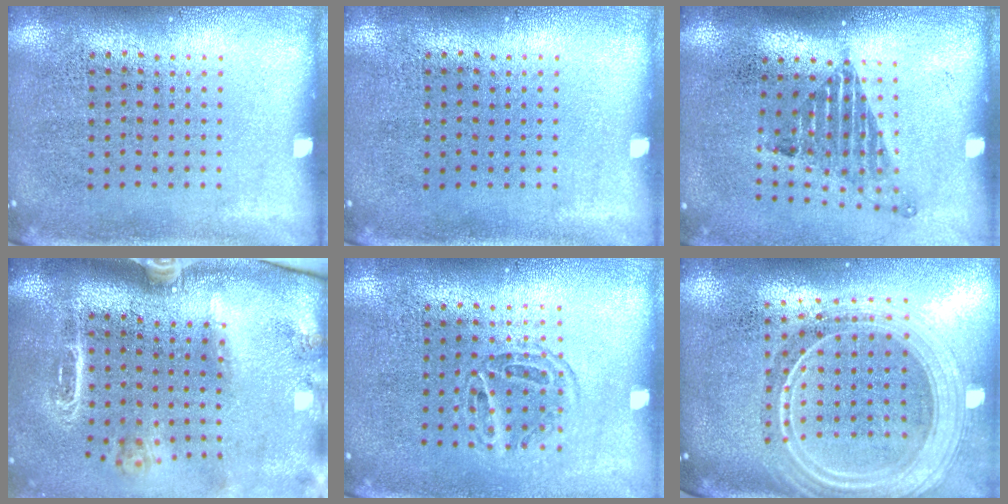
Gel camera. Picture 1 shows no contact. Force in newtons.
{"total": 0.0}
{"total": 1.6, "press": 1.1, "slide": 1.2}
{"total": 2.6, "press": 2.0, "slide": 1.7}
{"total": 1.1, "press": 1.0, "slide": 0.5}
{"total": 2.6, "press": 2.2, "slide": 1.4}